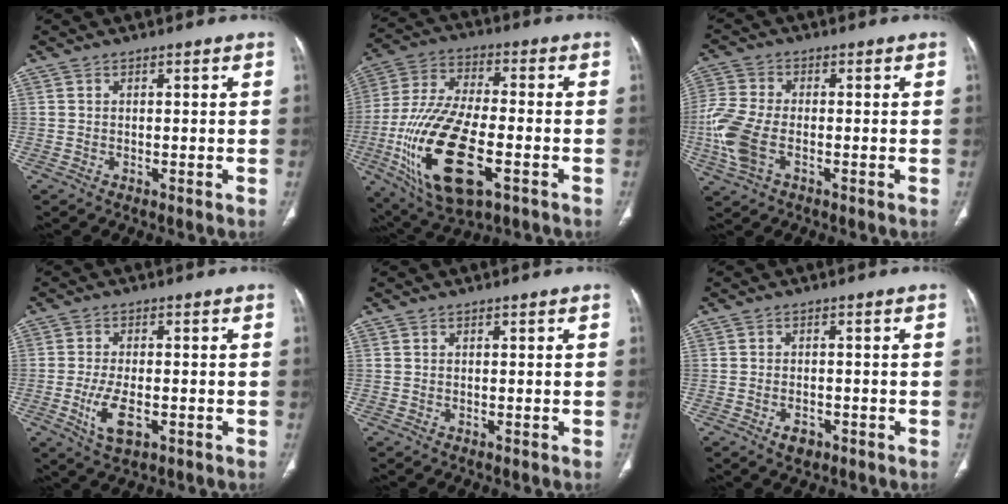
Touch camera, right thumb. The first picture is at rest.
{"total": 22.5, "force": [-7.0, 9.7, 19.1], "torque": [-0.393, 0.005, -0.114]}
{"total": 10.2, "force": [-2.6, 5.7, 8.0], "torque": [-0.203, 0.007, -0.054]}
{"total": 6.8, "force": [-2.1, 3.2, 5.6], "torque": [-0.111, 0.002, -0.032]}
{"total": 0.0}
{"total": 3.0, "force": [-1.6, 1.8, 1.7], "torque": [-0.027, 0.005, -0.020]}